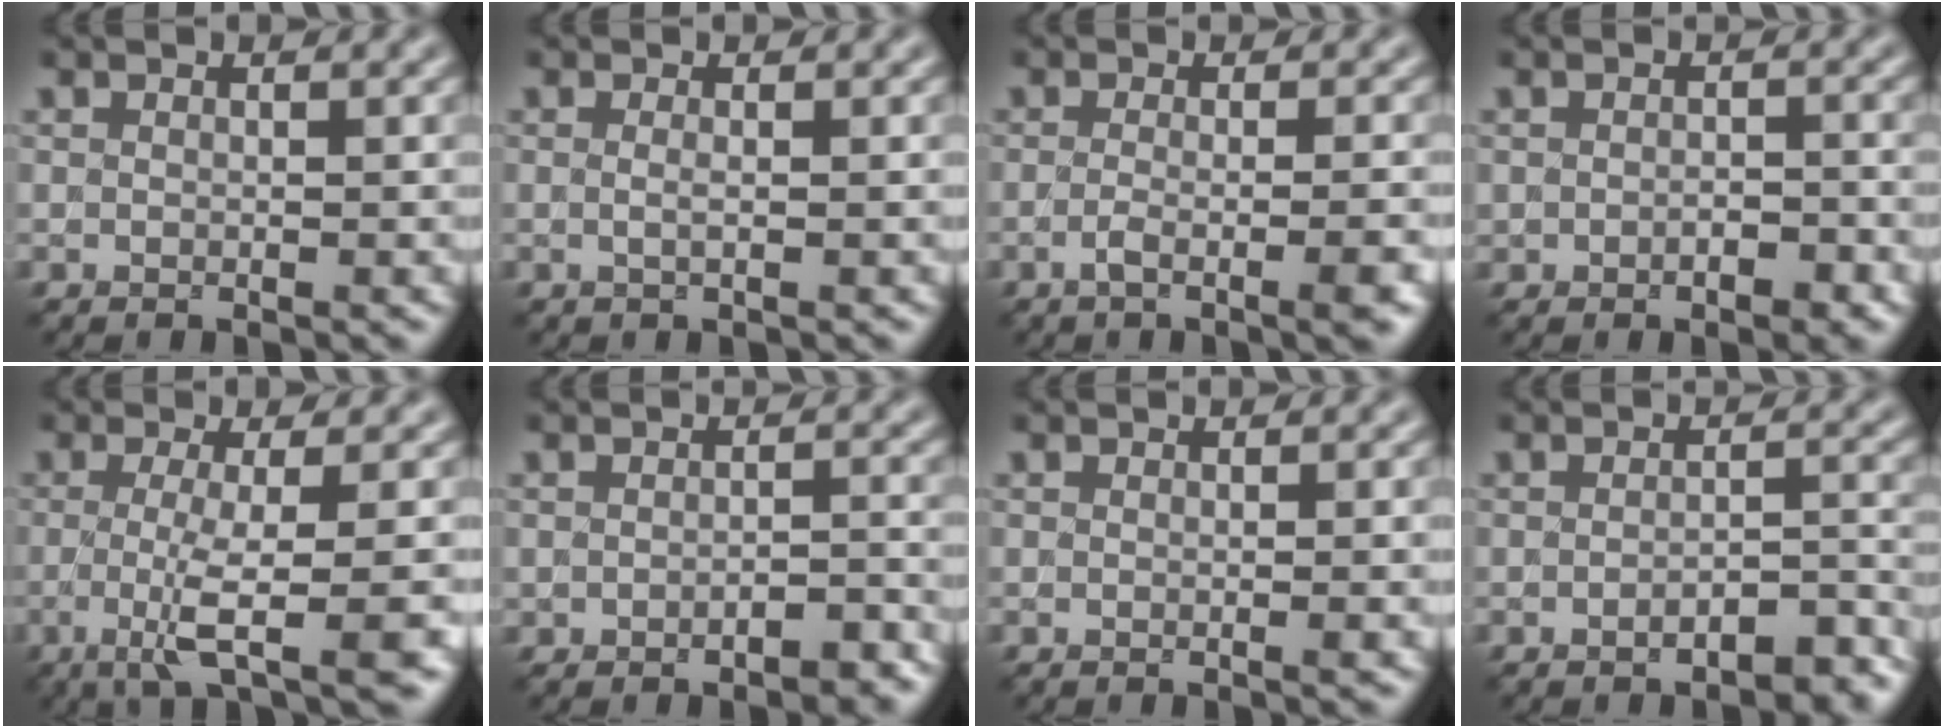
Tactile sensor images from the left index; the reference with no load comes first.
{"total": 0.9, "force": [0.1, 0.3, 0.9], "torque": [-0.017, -0.006, -0.006]}
{"total": 4.1, "force": [-1.5, 1.3, 3.6], "torque": [-0.050, -0.004, -0.033]}
{"total": 1.7, "force": [-0.8, 1.0, 1.2], "torque": [-0.022, 0.002, -0.012]}
{"total": 5.6, "force": [-1.1, 1.4, 5.3], "torque": [-0.092, -0.015, -0.022]}
{"total": 2.0, "force": [-1.3, 0.9, 1.2], "torque": [-0.021, 0.007, -0.018]}
{"total": 1.6, "force": [0.0, 0.6, 1.5], "torque": [-0.013, -0.002, -0.004]}
{"total": 3.4, "force": [-2.3, 1.1, 2.3], "torque": [-0.035, 0.003, -0.030]}